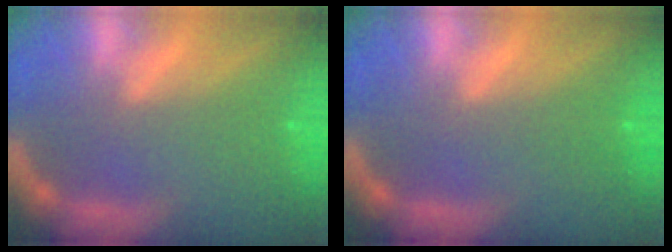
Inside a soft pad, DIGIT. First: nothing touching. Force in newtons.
{"total": 1.0}